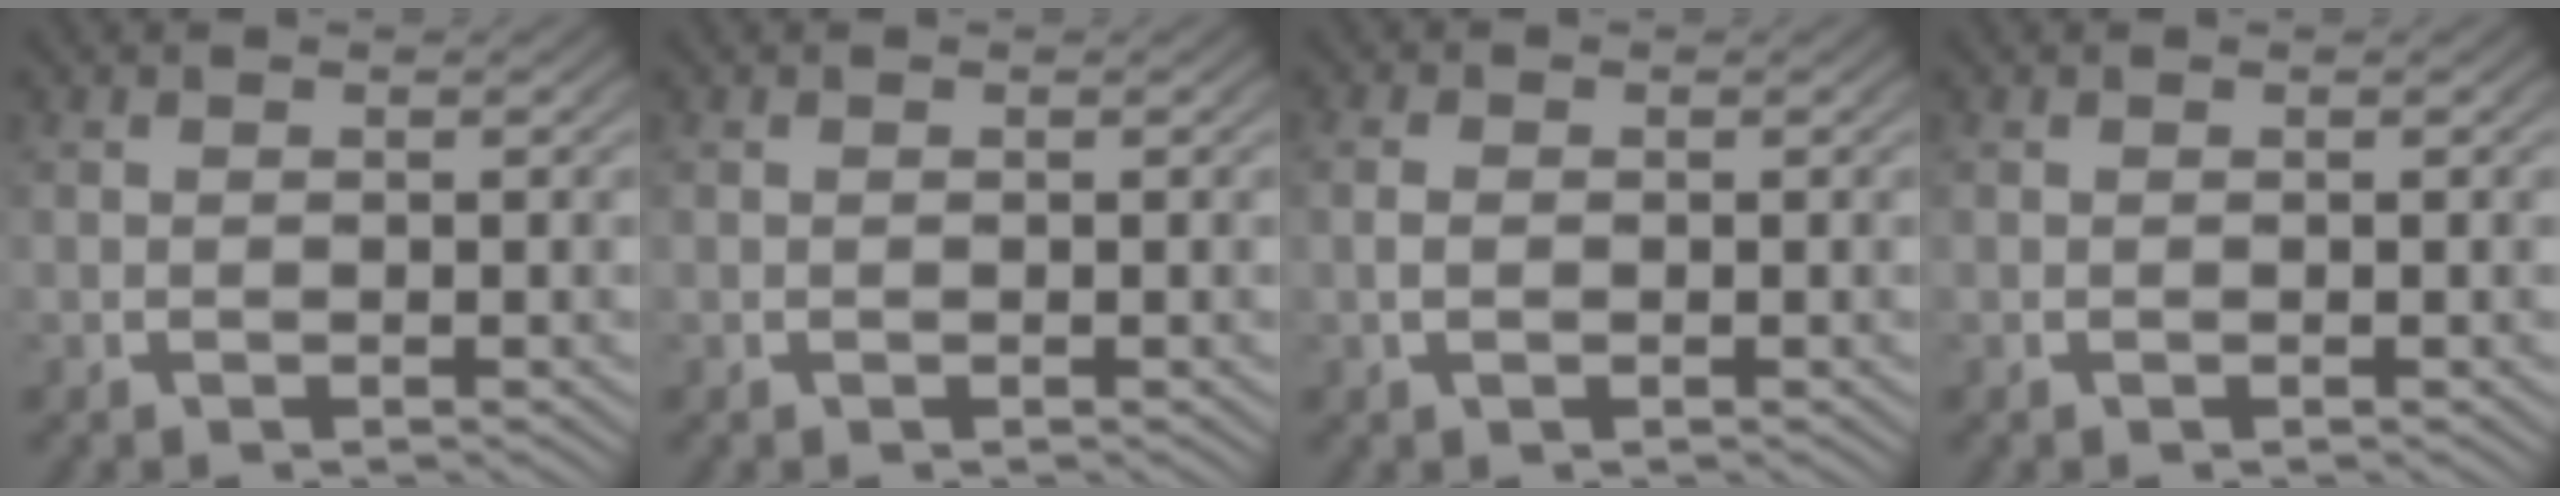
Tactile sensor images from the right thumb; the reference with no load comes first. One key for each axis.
{"total": 0.0}
{"total": 1.2, "fx": -0.2, "fy": 0.8, "fz": 0.8, "tx": -0.024, "ty": -0.009, "tz": 0.000}
{"total": 0.0}